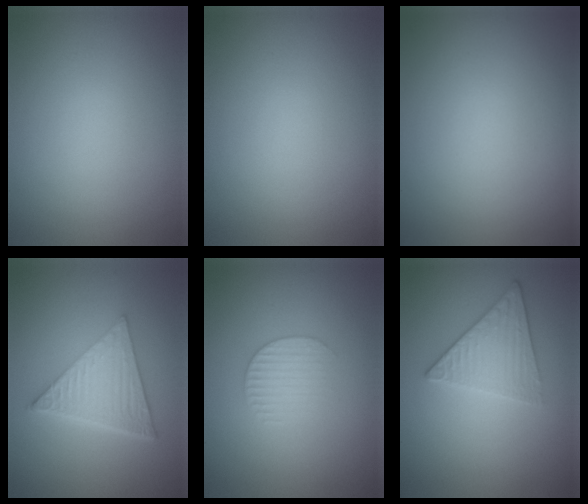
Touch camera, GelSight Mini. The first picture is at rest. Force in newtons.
{"total": 0.0}
{"total": 0.0}
{"total": 6.9, "press": 4.5, "slide": 5.3}
{"total": 1.9, "press": 1.9, "slide": 0.3}
{"total": 3.3, "press": 3.2, "slide": 0.9}